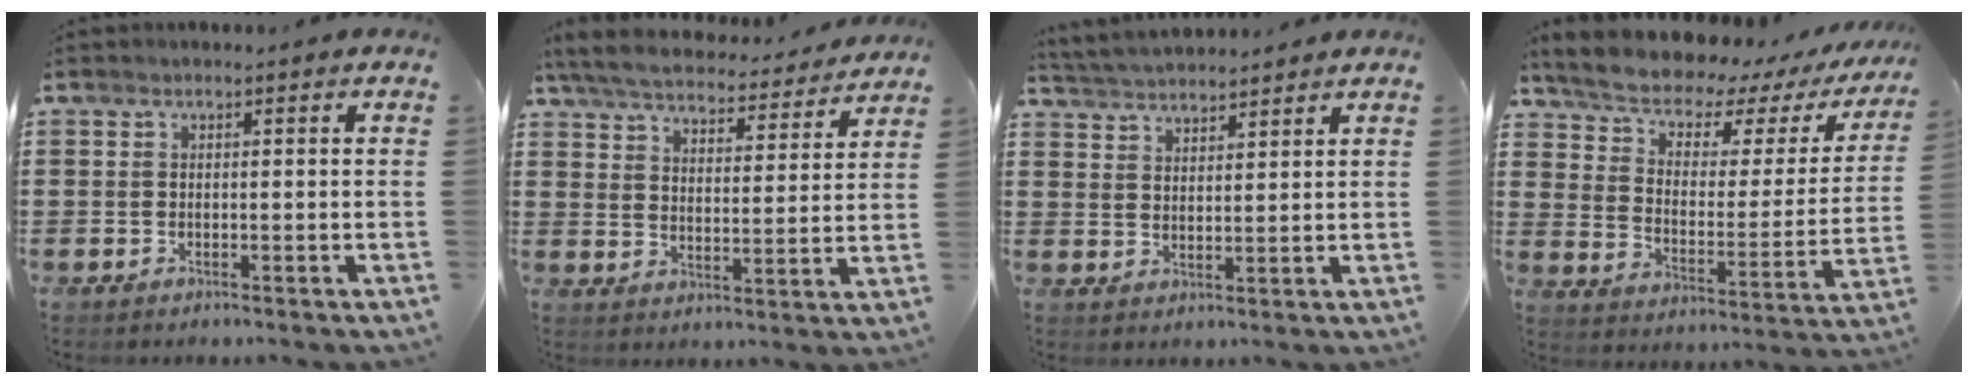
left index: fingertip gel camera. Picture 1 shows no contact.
{"total": 5.5, "force": [5.4, 0.3, 1.2], "torque": [-0.051, -0.038, 0.090]}
{"total": 3.5, "force": [3.5, 0.1, 0.1], "torque": [-0.016, -0.013, 0.064]}
{"total": 6.7, "force": [6.1, 1.7, 2.0], "torque": [-0.069, -0.049, 0.100]}